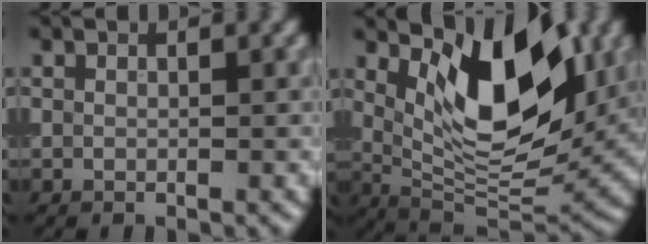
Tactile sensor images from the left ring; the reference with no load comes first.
{"total": 10.7, "force": [3.7, 4.7, 8.9], "torque": [-0.138, -0.011, 0.065]}